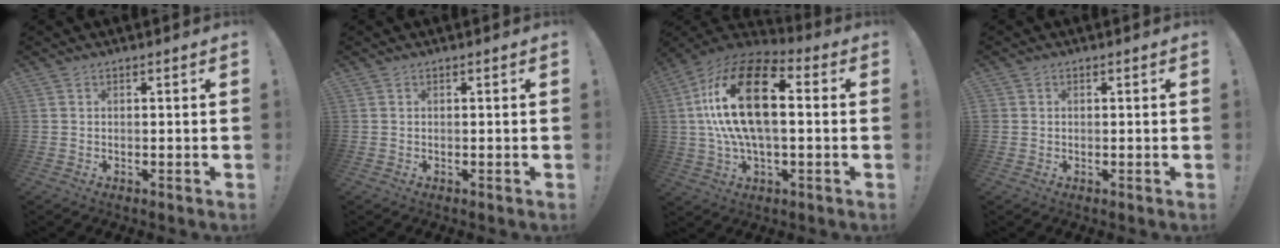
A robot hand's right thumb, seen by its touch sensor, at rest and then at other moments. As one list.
[{"total": 0.0}, {"total": 23.4, "force": [3.0, 11.3, 20.2], "torque": [-0.381, 0.009, 0.047]}, {"total": 0.9, "force": [-0.1, 0.9, -0.2], "torque": [0.006, 0.002, -0.002]}]